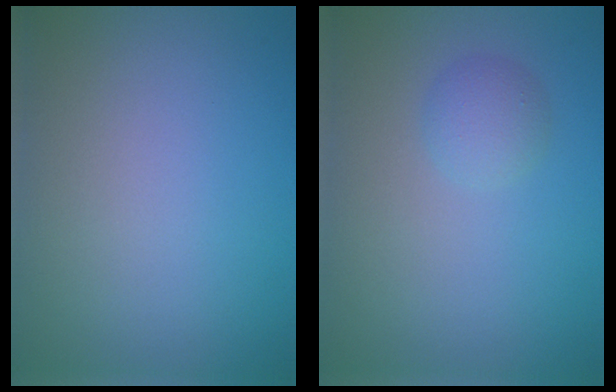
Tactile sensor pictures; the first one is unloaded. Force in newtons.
{"total": 1.7, "press": 1.7, "slide": 0.1}